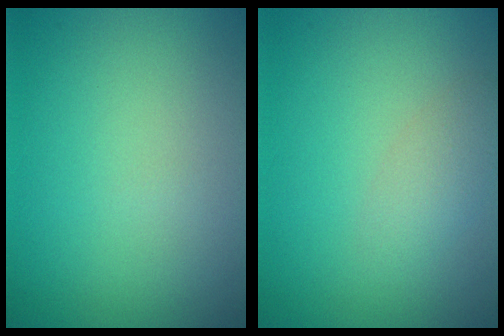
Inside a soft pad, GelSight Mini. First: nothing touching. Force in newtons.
{"total": 1.8, "press": 1.8, "slide": 0.2}